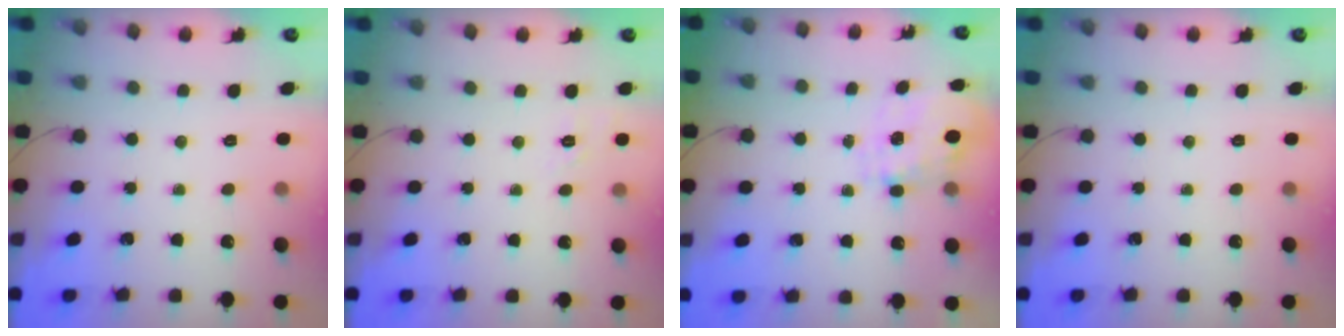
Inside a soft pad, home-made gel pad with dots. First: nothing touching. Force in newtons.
{"total": 1.7, "press": 0.2, "slide": 1.7}
{"total": 1.5, "press": 1.4, "slide": 0.3}
{"total": 0.0}